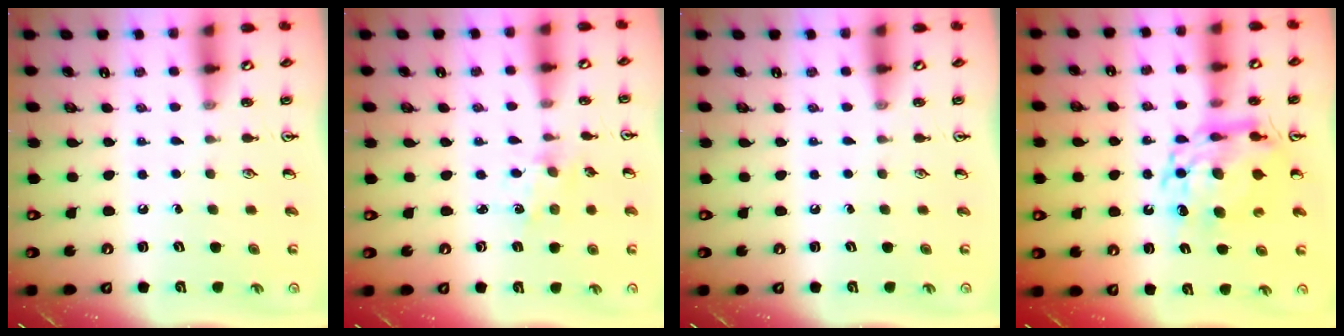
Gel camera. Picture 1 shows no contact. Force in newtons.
{"total": 1.5, "press": 1.4, "slide": 0.1}
{"total": 0.0}
{"total": 13.4, "press": 13.4, "slide": 1.1}